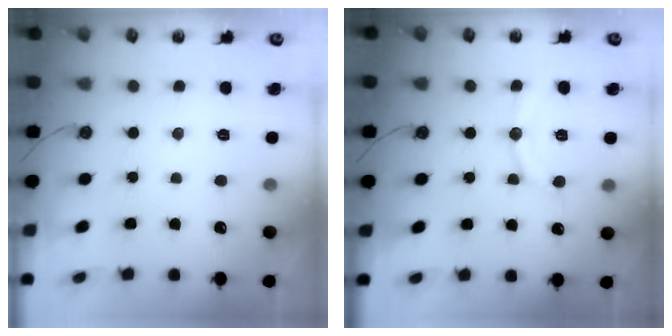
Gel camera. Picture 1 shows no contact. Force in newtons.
{"total": 10.3, "press": 10.2, "slide": 0.9}